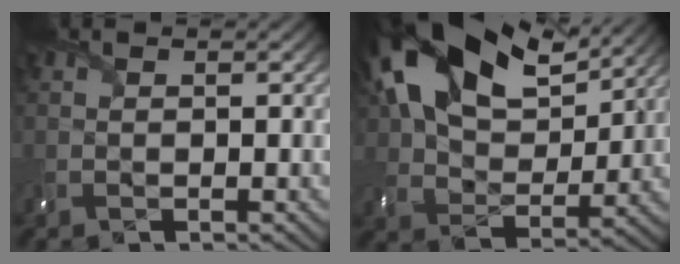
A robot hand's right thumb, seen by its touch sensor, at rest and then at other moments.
{"total": 18.3, "force": [9.6, 10.5, 11.5], "torque": [-0.252, 0.024, 0.161]}